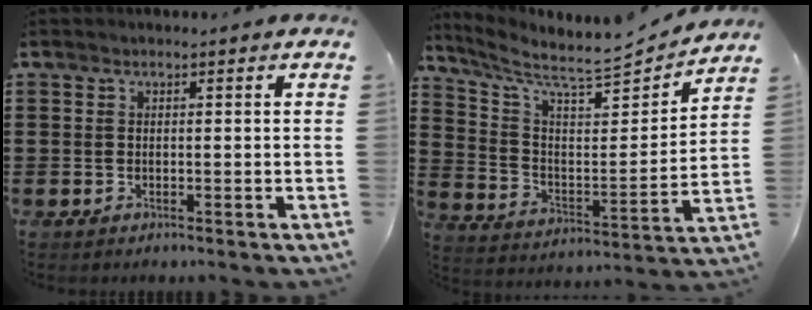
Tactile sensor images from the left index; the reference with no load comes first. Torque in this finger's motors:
{"motor_torque": [1.13, -1.01, 0.20, 0.07]}